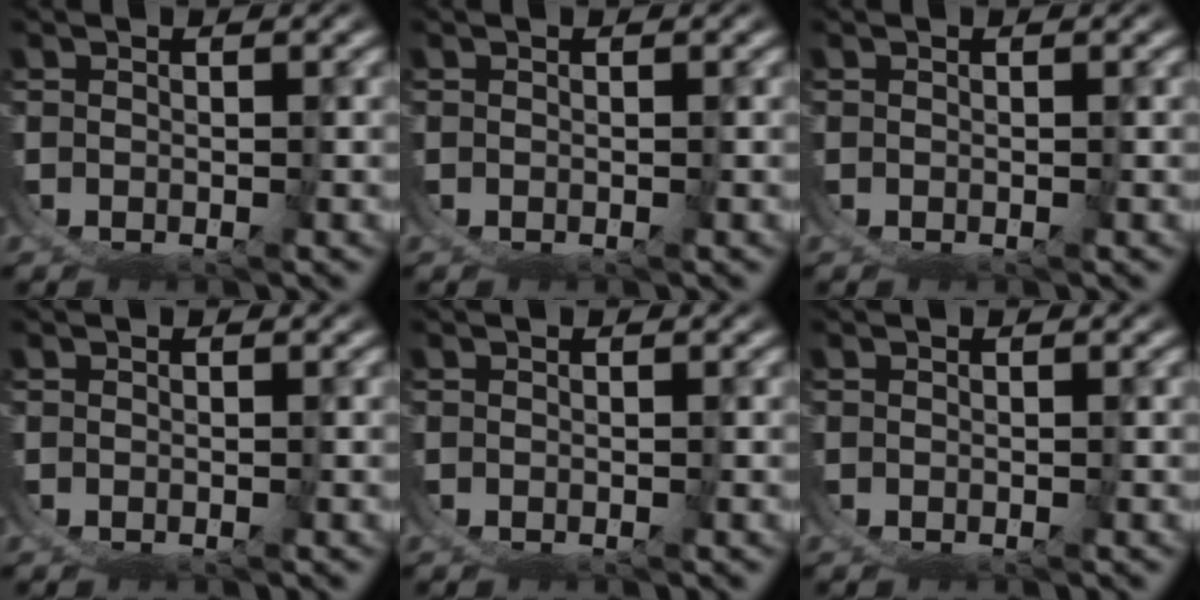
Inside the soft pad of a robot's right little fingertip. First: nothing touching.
{"total": 0.0}
{"total": 0.0}
{"total": 0.0}
{"total": 0.0}
{"total": 0.0}